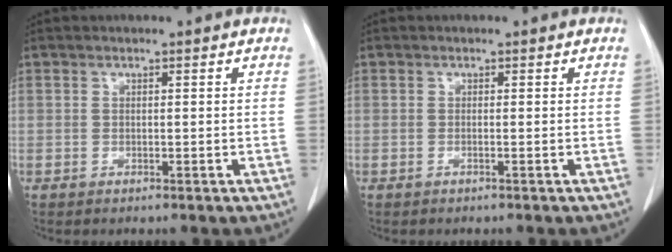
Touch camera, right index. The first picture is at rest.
{"total": 0.0}